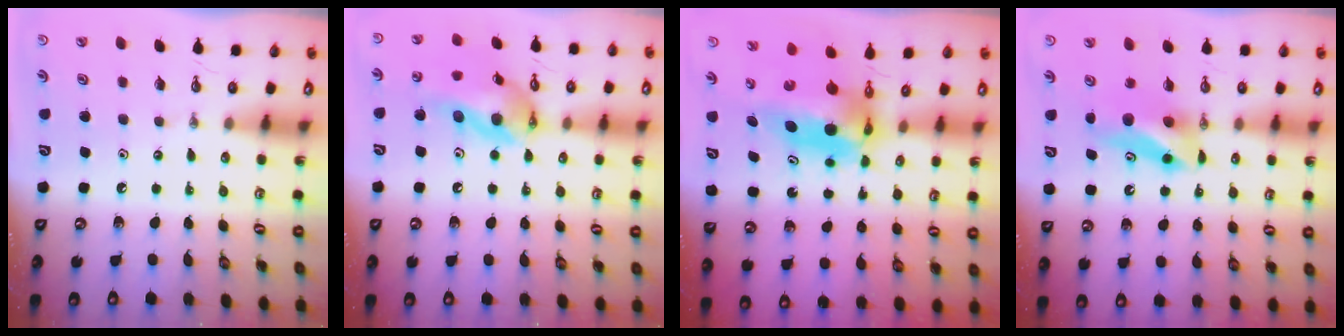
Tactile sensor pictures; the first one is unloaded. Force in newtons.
{"total": 16.3, "press": 16.1, "slide": 2.6}
{"total": 7.2, "press": 7.2, "slide": 0.4}
{"total": 9.3, "press": 6.3, "slide": 6.9}